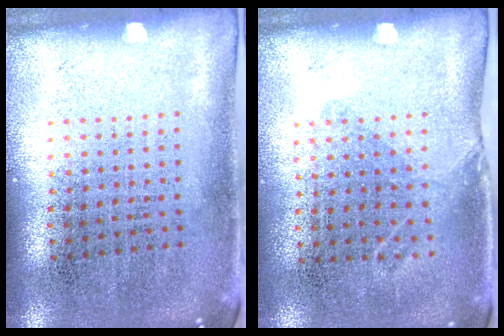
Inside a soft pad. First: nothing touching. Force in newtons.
{"total": 1.0, "press": 0.7, "slide": 0.7}